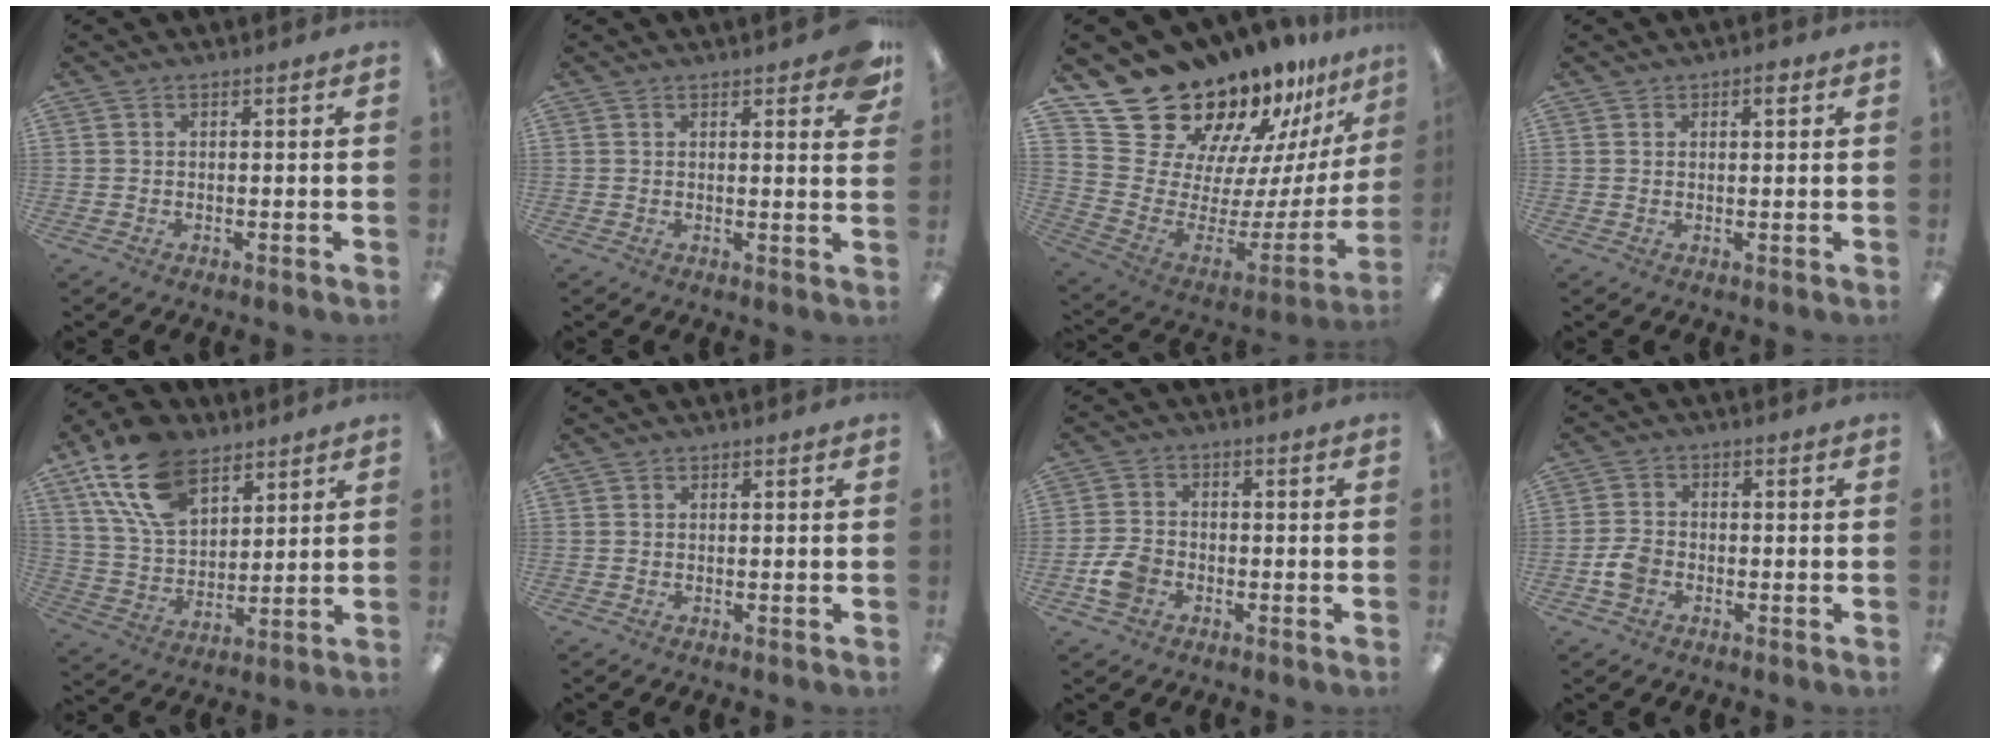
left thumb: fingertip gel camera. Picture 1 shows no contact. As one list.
[{"total": 4.9, "force": [3.3, 1.3, 3.4], "torque": [-0.034, -0.017, 0.049]}, {"total": 19.2, "force": [17.2, 7.3, 4.2], "torque": [-0.068, -0.163, 0.323]}, {"total": 2.0, "force": [1.3, 1.2, 1.1], "torque": [-0.006, -0.001, 0.018]}, {"total": 18.0, "force": [10.5, 10.6, 10.0], "torque": [-0.210, -0.031, 0.196]}, {"total": 0.0}, {"total": 6.4, "force": [-2.4, 4.8, 3.5], "torque": [-0.072, 0.014, -0.044]}, {"total": 4.8, "force": [-1.8, 3.6, 2.6], "torque": [-0.055, 0.010, -0.036]}]